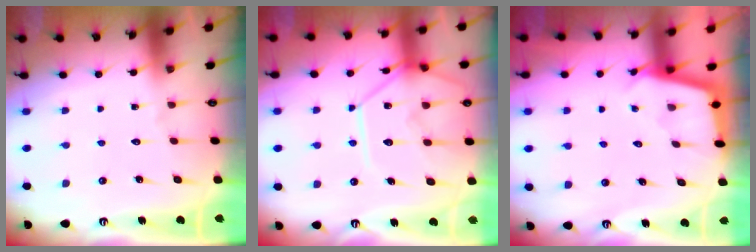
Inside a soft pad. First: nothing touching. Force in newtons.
{"total": 13.4, "press": 13.3, "slide": 1.6}
{"total": 2.5, "press": 2.5, "slide": 0.2}